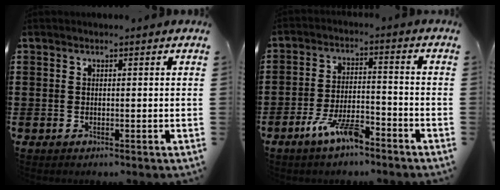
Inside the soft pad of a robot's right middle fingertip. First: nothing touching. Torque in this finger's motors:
{"motor_torque": [0.82, -0.80, 0.25, 0.12]}